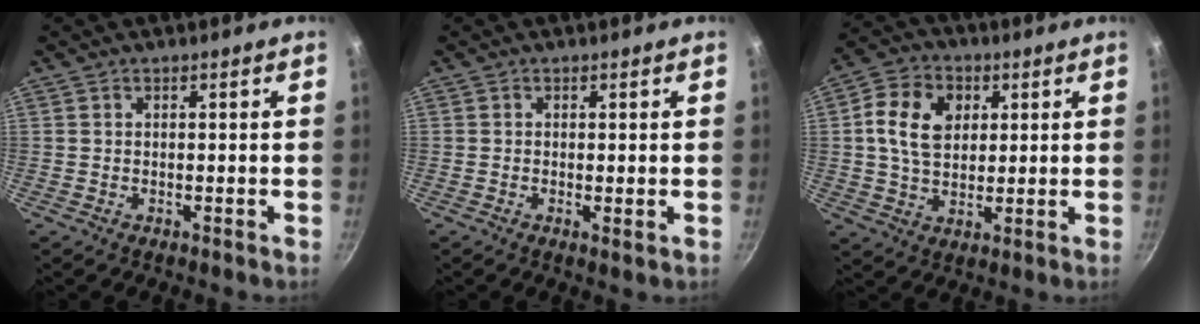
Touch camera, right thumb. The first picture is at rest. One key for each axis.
{"total": 0.9, "fx": -0.1, "fy": 0.1, "fz": 0.9, "tx": -0.017, "ty": -0.005, "tz": -0.003}
{"total": 11.1, "fx": 2.5, "fy": 8.2, "fz": 7.1, "tx": -0.111, "ty": 0.008, "tz": 0.037}